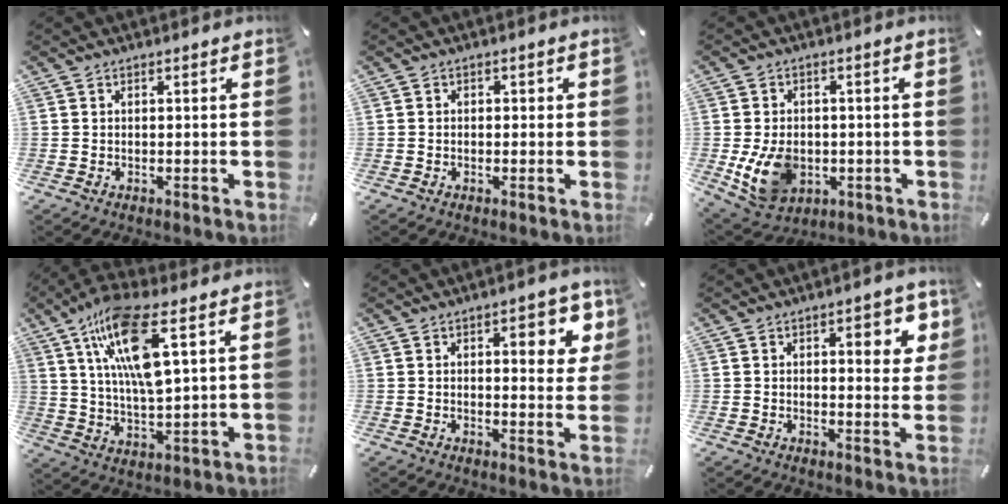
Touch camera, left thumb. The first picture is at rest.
{"total": 1.2, "force": [-0.4, 1.0, 0.3], "torque": [-0.007, 0.005, -0.011]}
{"total": 10.4, "force": [-1.7, 8.1, 6.3], "torque": [-0.125, 0.003, -0.030]}
{"total": 16.4, "force": [7.5, 5.1, 13.7], "torque": [-0.273, -0.017, 0.123]}
{"total": 8.6, "force": [3.3, 4.1, 6.8], "torque": [-0.069, -0.016, 0.046]}
{"total": 7.6, "force": [2.9, 3.8, 6.0], "torque": [-0.063, -0.012, 0.041]}